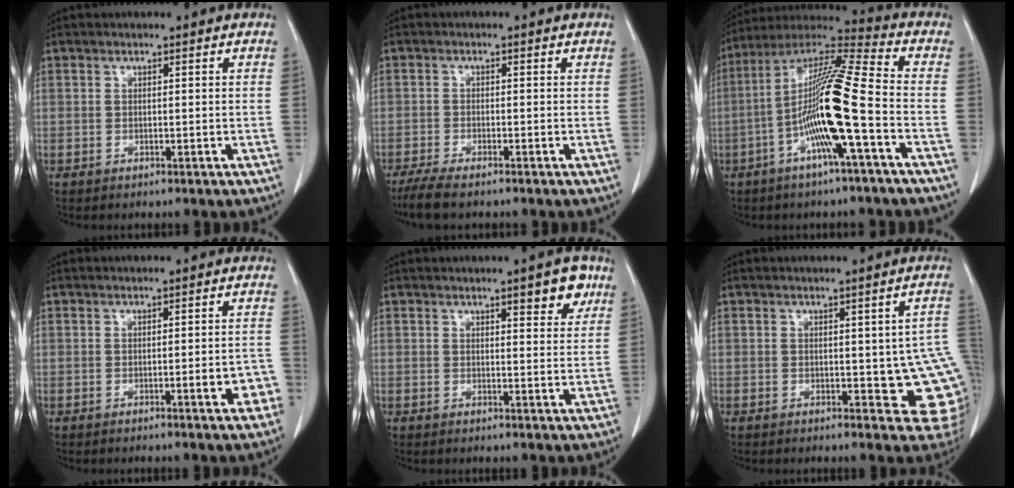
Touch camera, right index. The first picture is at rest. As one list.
[{"total": 4.6, "force": [-3.6, 0.7, 2.8], "torque": [-0.052, -0.011, -0.062]}, {"total": 15.3, "force": [-4.1, -0.4, 14.7], "torque": [-0.275, 0.009, -0.086]}, {"total": 3.7, "force": [-1.6, 0.7, 3.3], "torque": [-0.035, 0.001, -0.019]}, {"total": 4.9, "force": [3.0, 1.2, 3.6], "torque": [-0.042, -0.004, 0.037]}, {"total": 9.4, "force": [-0.4, 3.8, 8.6], "torque": [-0.088, 0.005, -0.001]}]